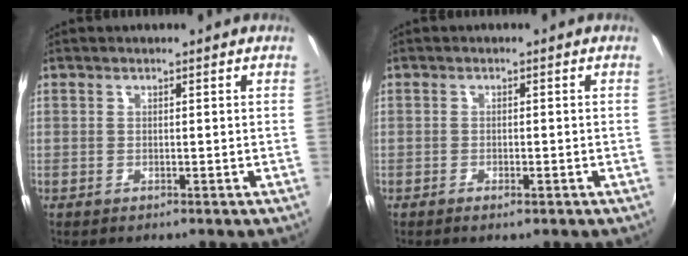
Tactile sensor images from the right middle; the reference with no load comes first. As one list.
[{"total": 1.5, "force": [-1.0, 0.5, 1.0], "torque": [-0.020, -0.001, -0.017]}]